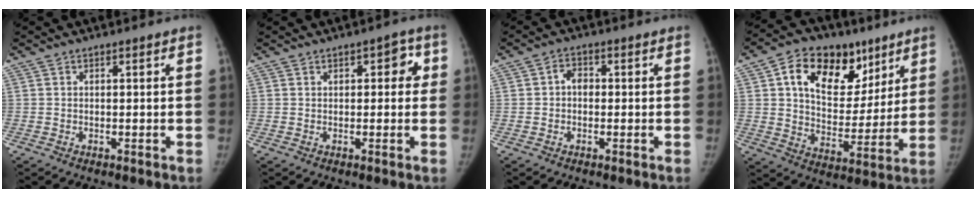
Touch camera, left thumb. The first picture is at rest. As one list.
[{"total": 4.0, "force": [1.0, 2.6, 2.8], "torque": [-0.003, 0.004, 0.003]}, {"total": 2.9, "force": [-0.2, 2.3, 1.7], "torque": [-0.013, 0.013, -0.011]}, {"total": 20.2, "force": [9.6, 13.0, 12.1], "torque": [-0.146, -0.023, 0.157]}]